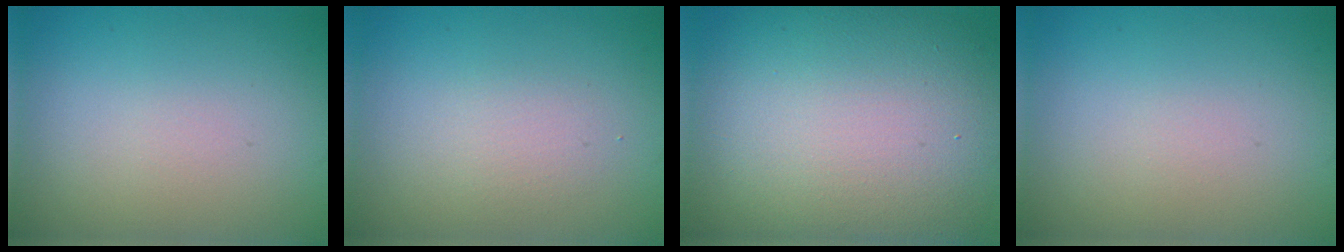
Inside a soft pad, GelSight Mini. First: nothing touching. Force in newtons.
{"total": 1.4, "press": 1.4, "slide": 0.1}
{"total": 15.6, "press": 15.6, "slide": 1.0}
{"total": 0.0}